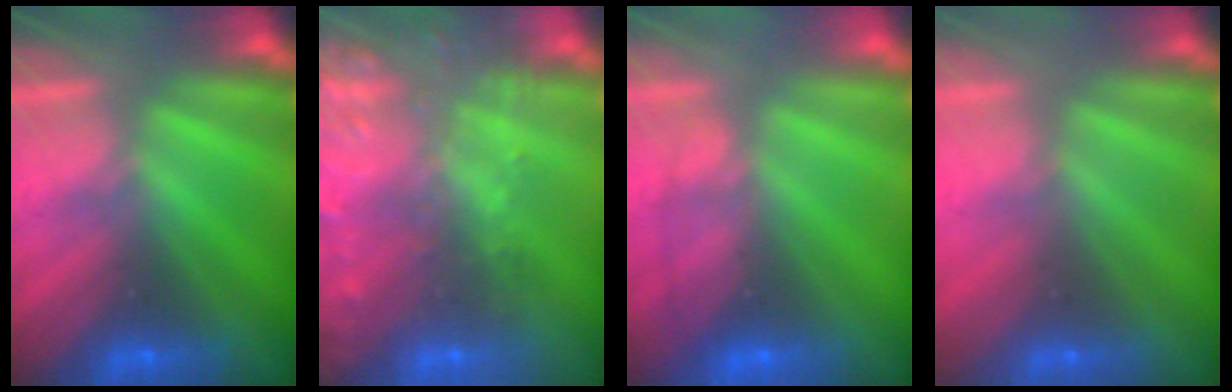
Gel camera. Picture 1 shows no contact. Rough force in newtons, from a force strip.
{"total": 5.9}
{"total": 1.7}
{"total": 2.6}